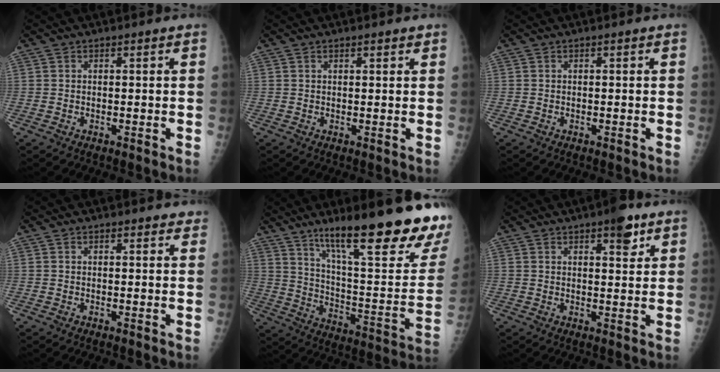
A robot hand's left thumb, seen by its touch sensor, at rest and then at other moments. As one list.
[{"total": 1.1, "force": [0.8, 0.4, 0.6], "torque": [-0.006, -0.004, 0.011]}, {"total": 0.0}, {"total": 2.2, "force": [1.9, 0.9, 0.7], "torque": [0.012, -0.003, 0.018]}, {"total": 29.4, "force": [19.0, 5.0, 21.8], "torque": [-0.272, -0.077, 0.294]}, {"total": 5.4, "force": [3.3, 1.9, 3.9], "torque": [-0.037, -0.015, 0.041]}]